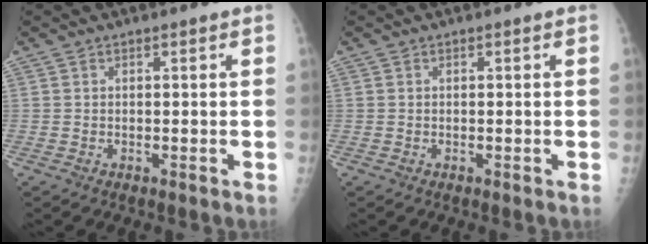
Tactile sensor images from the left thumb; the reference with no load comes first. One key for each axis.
{"total": 0.0}